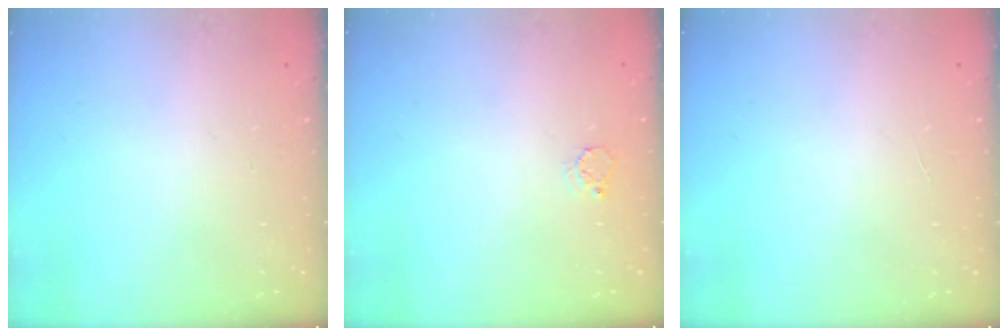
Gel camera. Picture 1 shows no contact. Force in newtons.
{"total": 3.3, "press": 3.2, "slide": 0.4}
{"total": 1.3, "press": 1.3, "slide": 0.1}